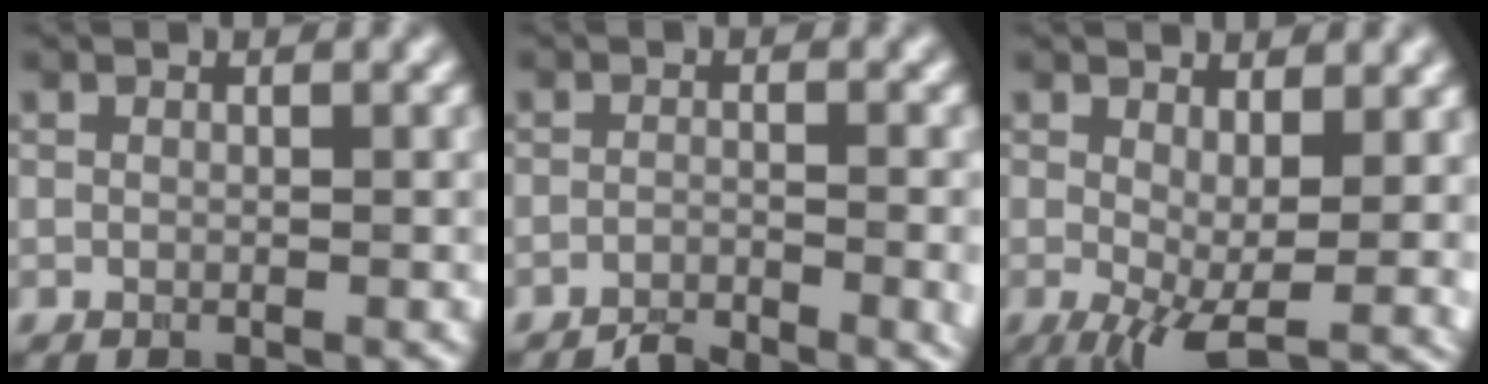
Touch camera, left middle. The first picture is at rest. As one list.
[{"total": 3.2, "force": [-2.4, 0.9, 1.9], "torque": [-0.026, -0.003, -0.044]}, {"total": 6.2, "force": [0.1, 2.4, 5.8], "torque": [-0.107, -0.017, 0.008]}]